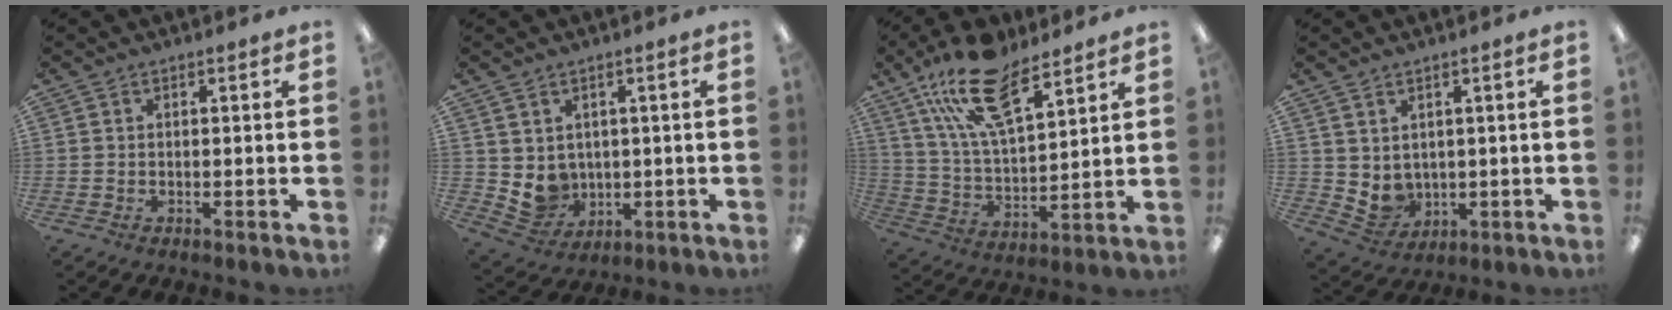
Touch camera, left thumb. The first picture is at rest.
{"total": 5.8, "force": [2.6, 5.1, 0.9], "torque": [-0.028, -0.026, 0.056]}
{"total": 18.8, "force": [12.5, 7.5, 11.9], "torque": [-0.224, -0.046, 0.219]}
{"total": 4.2, "force": [2.2, 3.4, 1.2], "torque": [-0.031, -0.016, 0.044]}